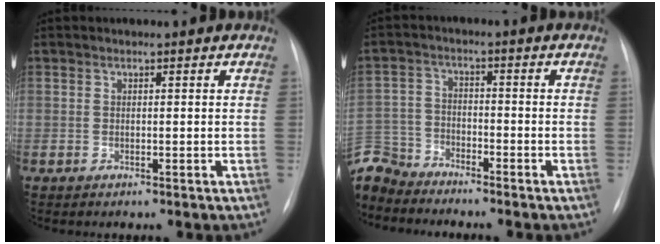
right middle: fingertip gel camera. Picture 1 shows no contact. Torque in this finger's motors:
{"motor_torque": [0.36, -0.36, -0.06, -0.06]}